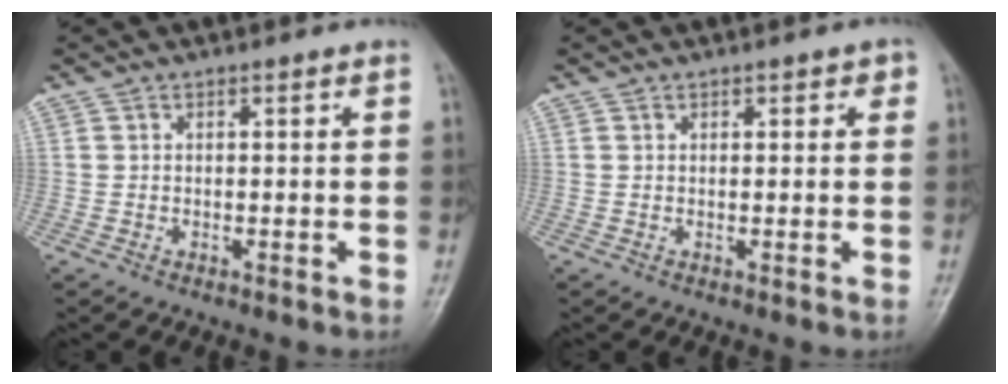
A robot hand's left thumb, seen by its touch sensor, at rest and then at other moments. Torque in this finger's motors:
{"motor_torque": [-0.53, 0.25, -0.14, -0.07, -0.01]}